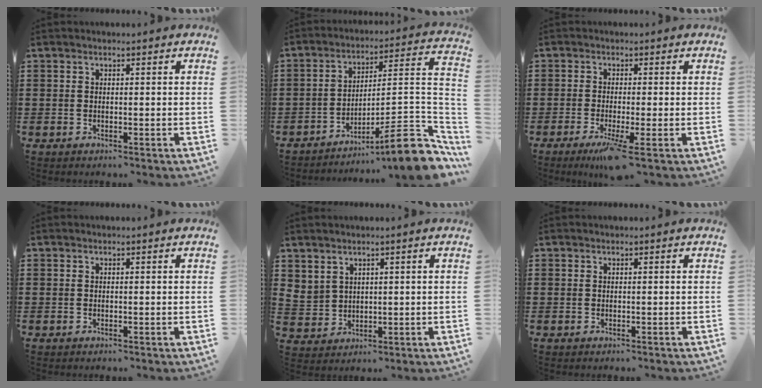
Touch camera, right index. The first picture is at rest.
{"total": 11.2, "force": [-7.2, 1.4, 8.4], "torque": [-0.117, 0.007, -0.131]}
{"total": 4.2, "force": [-1.9, 0.0, 3.7], "torque": [-0.068, -0.016, -0.029]}
{"total": 0.0}
{"total": 2.7, "force": [2.0, 1.8, 0.4], "torque": [-0.018, 0.003, 0.040]}
{"total": 0.0}